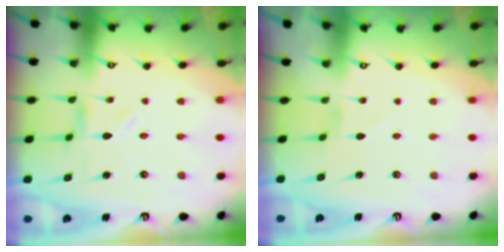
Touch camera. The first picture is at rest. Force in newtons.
{"total": 0.9, "press": 0.9, "slide": 0.1}